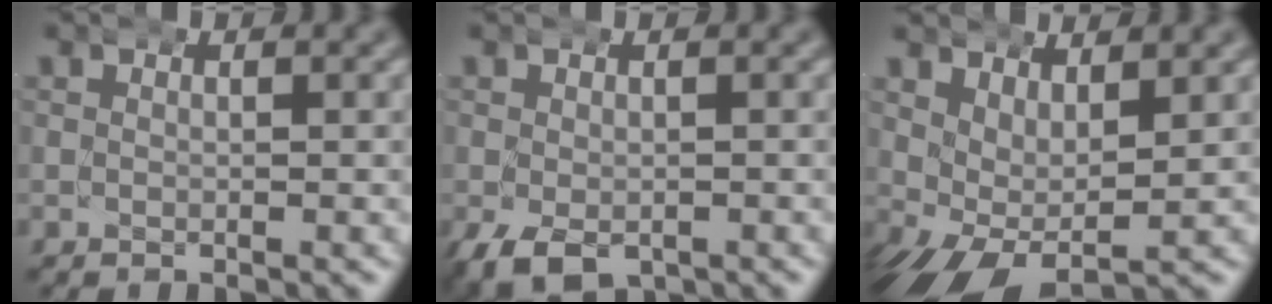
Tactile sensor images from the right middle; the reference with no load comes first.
{"total": 4.4, "force": [-2.9, 2.8, 1.8], "torque": [-0.046, -0.024, -0.034]}
{"total": 5.5, "force": [-1.6, 4.0, 3.4], "torque": [-0.089, -0.034, -0.015]}